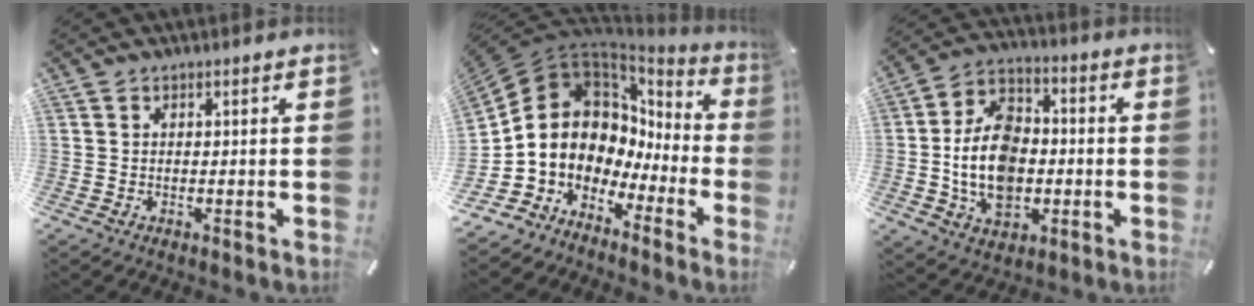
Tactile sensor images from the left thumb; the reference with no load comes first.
{"total": 8.6, "force": [1.2, 7.9, 3.3], "torque": [-0.109, -0.056, 0.019]}
{"total": 15.1, "force": [-2.2, 10.9, 10.3], "torque": [-0.211, 0.012, -0.038]}